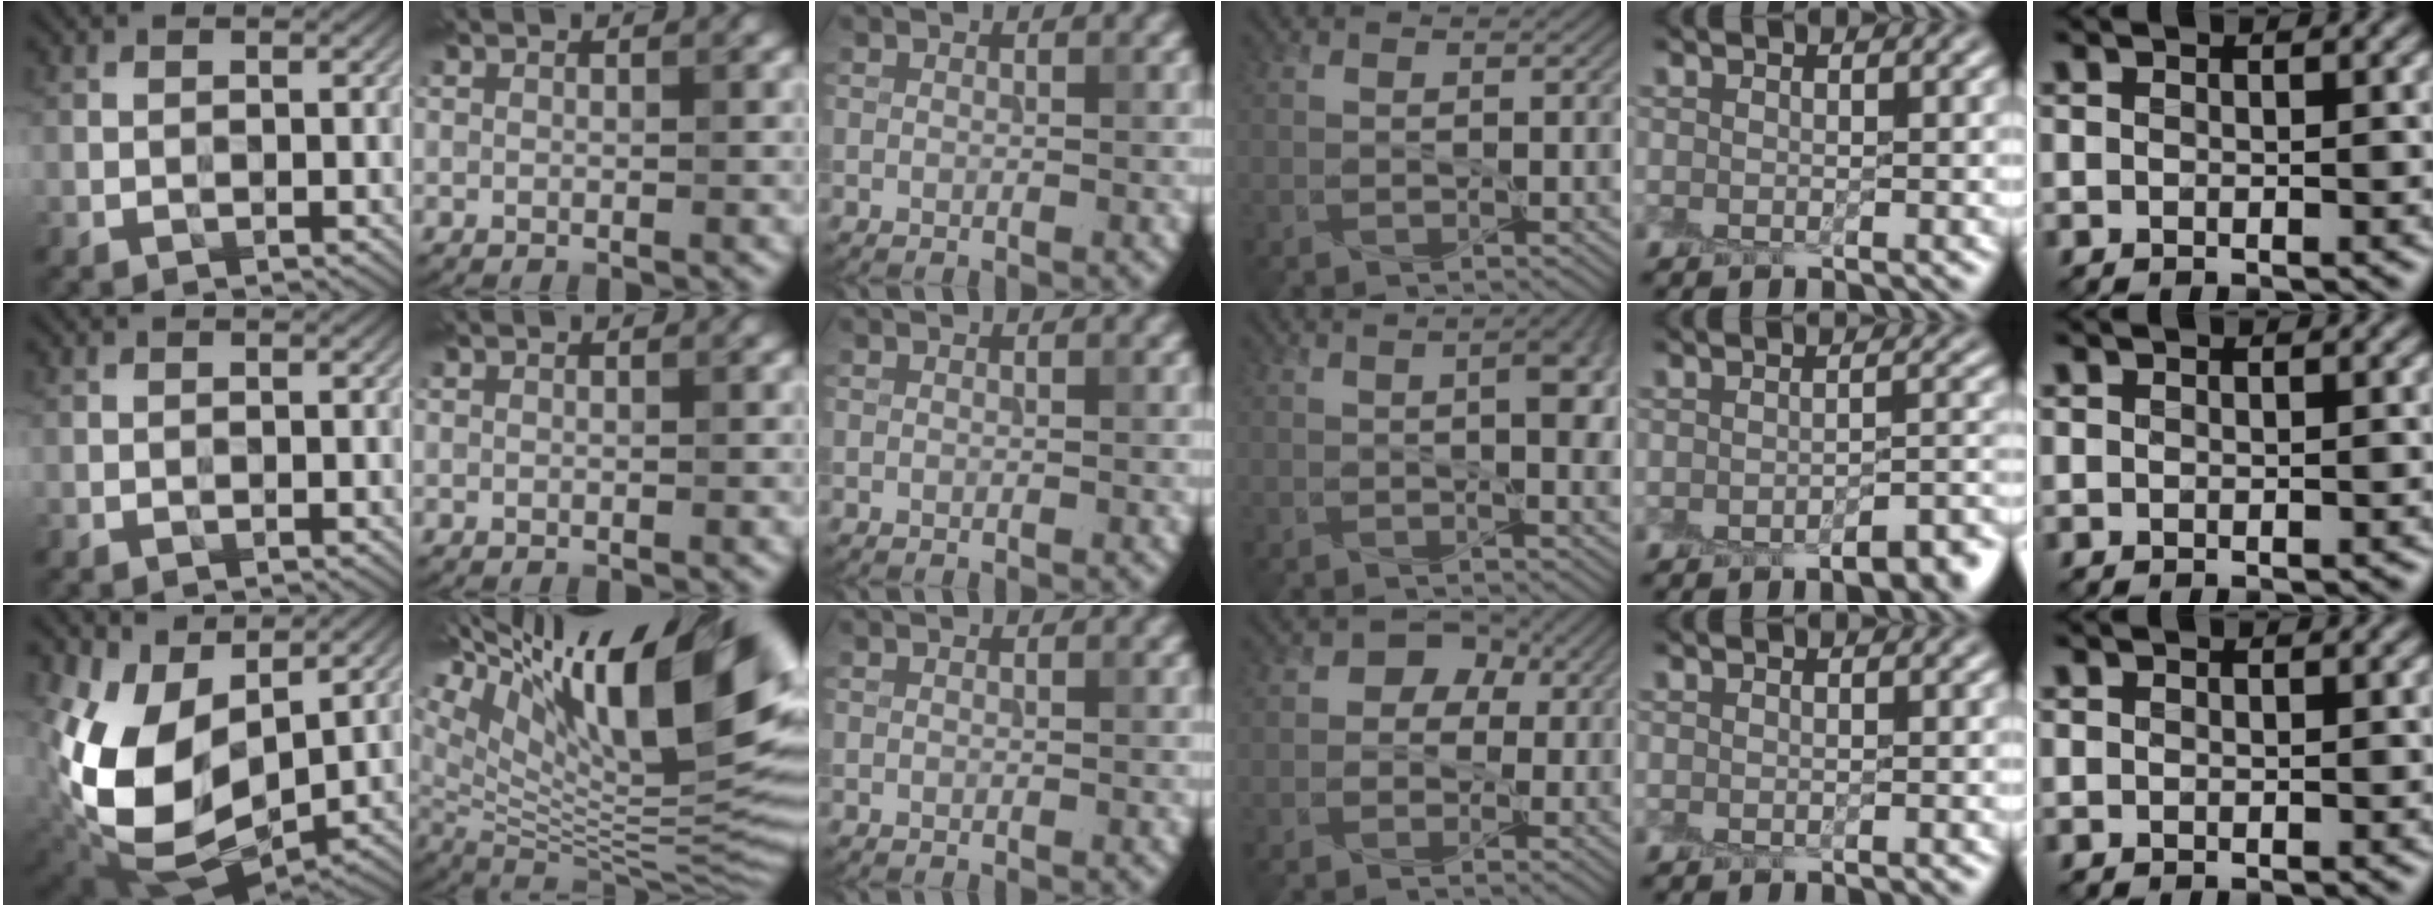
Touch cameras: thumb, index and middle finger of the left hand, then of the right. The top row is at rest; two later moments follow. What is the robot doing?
{"motion": "peel", "object": "cling film"}